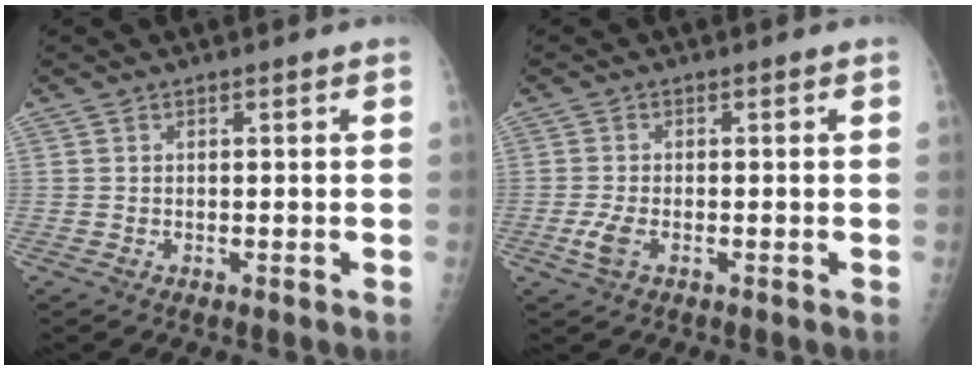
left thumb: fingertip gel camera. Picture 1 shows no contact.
{"total": 2.7, "force": [-0.9, 1.4, 2.2], "torque": [-0.054, -0.003, -0.023]}